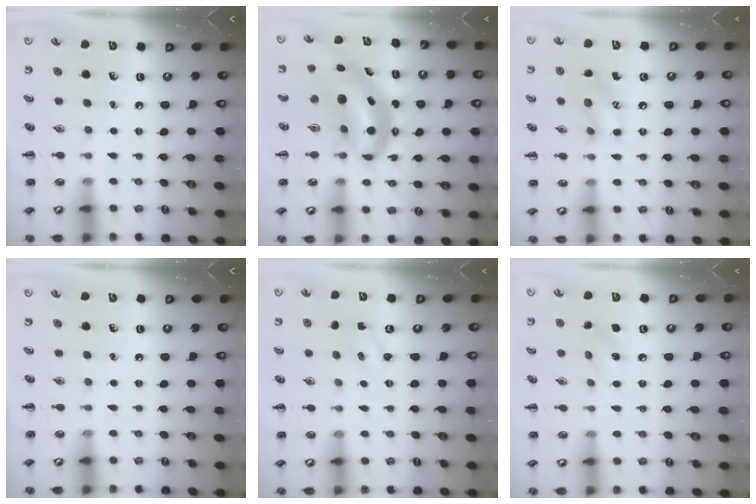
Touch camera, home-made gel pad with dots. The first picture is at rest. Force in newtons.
{"total": 8.2, "press": 8.1, "slide": 1.7}
{"total": 10.1, "press": 10.0, "slide": 1.3}
{"total": 0.0}
{"total": 0.8, "press": 0.8, "slide": 0.3}
{"total": 5.8, "press": 5.6, "slide": 1.3}